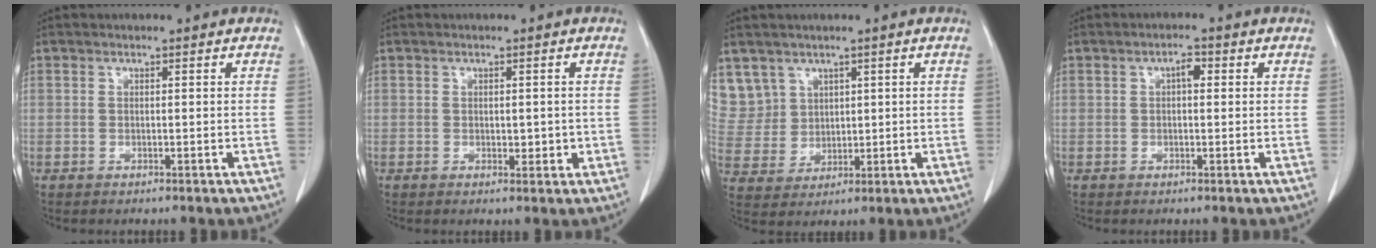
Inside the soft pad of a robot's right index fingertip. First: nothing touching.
{"total": 2.0, "force": [0.0, 1.2, 1.6], "torque": [-0.014, 0.000, 0.006]}
{"total": 8.5, "force": [5.1, 6.9, 0.2], "torque": [-0.014, 0.021, 0.124]}
{"total": 1.9, "force": [0.5, 0.8, 1.7], "torque": [-0.026, 0.007, 0.006]}